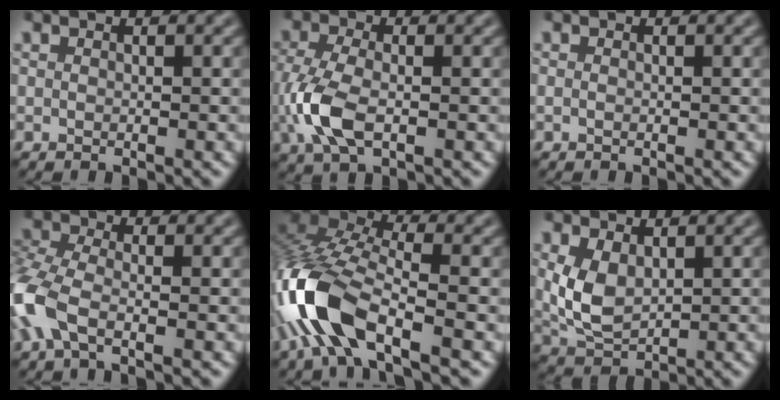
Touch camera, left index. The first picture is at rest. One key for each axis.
{"total": 5.1, "fx": -1.7, "fy": 2.6, "fz": 4.1, "tx": -0.107, "ty": -0.009, "tz": -0.035}
{"total": 0.0}
{"total": 6.3, "fx": -3.0, "fy": 2.8, "fz": 4.7, "tx": -0.123, "ty": -0.004, "tz": -0.078}
{"total": 10.4, "fx": -5.0, "fy": 4.0, "fz": 8.1, "tx": -0.186, "ty": 0.001, "tz": -0.108}
{"total": 4.0, "fx": 0.3, "fy": 2.6, "fz": 3.0, "tx": -0.080, "ty": -0.001, "tz": 0.014}